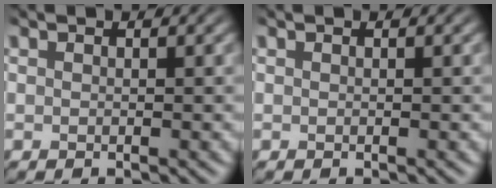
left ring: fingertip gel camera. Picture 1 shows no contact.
{"total": 0.0}